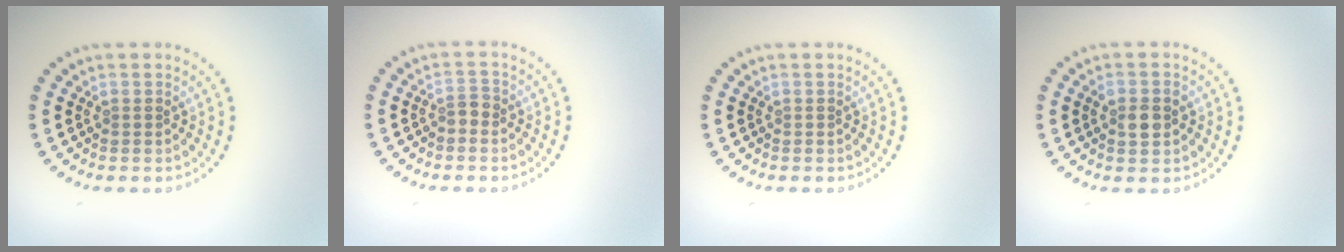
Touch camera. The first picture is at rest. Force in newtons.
{"total": 1.1, "press": 0.9, "slide": 0.6}
{"total": 0.0}
{"total": 2.1, "press": 2.0, "slide": 0.3}